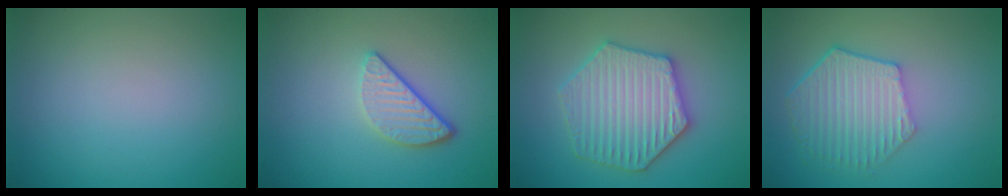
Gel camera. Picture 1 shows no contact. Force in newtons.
{"total": 3.1, "press": 2.5, "slide": 1.8}
{"total": 6.3, "press": 6.3, "slide": 1.0}
{"total": 6.0, "press": 4.6, "slide": 3.9}